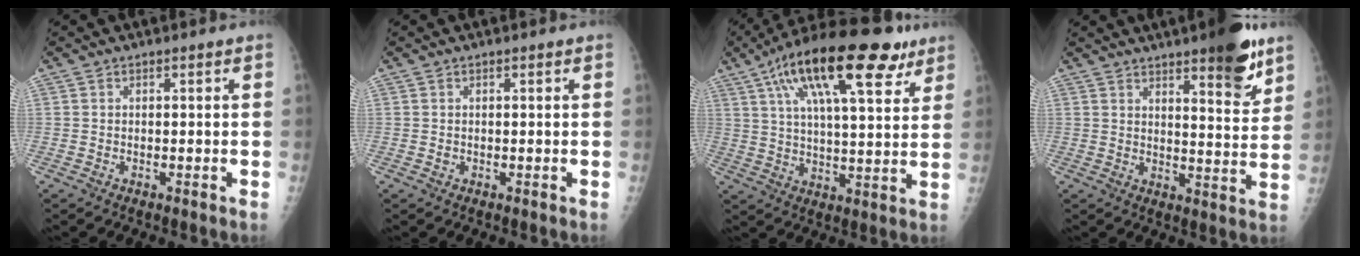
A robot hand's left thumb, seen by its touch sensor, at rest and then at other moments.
{"total": 0.6, "force": [0.2, 0.5, 0.3], "torque": [0.001, 0.000, 0.004]}
{"total": 22.7, "force": [12.1, 7.7, 17.6], "torque": [-0.278, -0.005, 0.194]}
{"total": 12.2, "force": [8.0, 2.9, 8.8], "torque": [-0.095, -0.048, 0.111]}